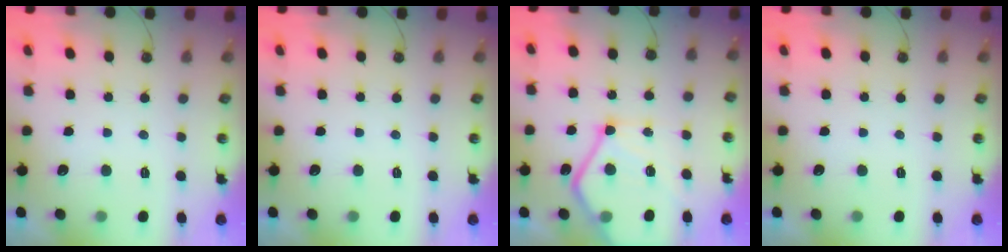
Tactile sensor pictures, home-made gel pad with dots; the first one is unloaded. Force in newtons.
{"total": 0.0}
{"total": 17.2, "press": 17.1, "slide": 1.8}
{"total": 0.0}